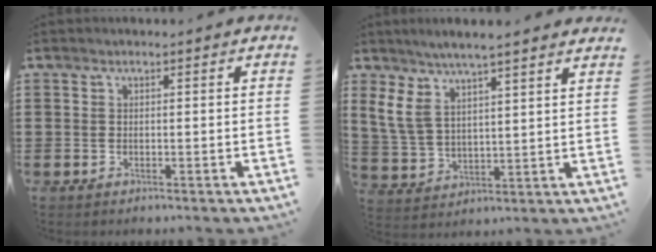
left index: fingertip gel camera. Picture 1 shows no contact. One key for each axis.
{"total": 6.8, "fx": 4.8, "fy": 2.6, "fz": 4.1, "tx": -0.096, "ty": -0.007, "tz": 0.086}